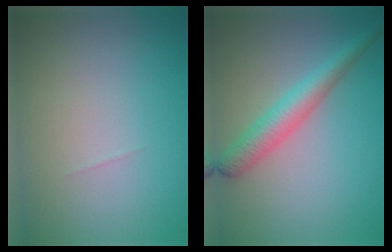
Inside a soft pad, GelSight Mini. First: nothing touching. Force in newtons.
{"total": 3.7, "press": 3.7, "slide": 0.1}